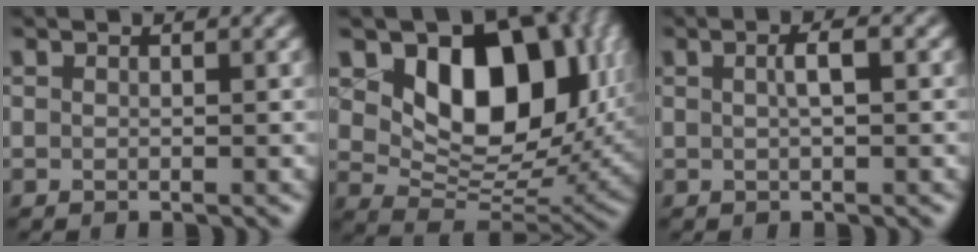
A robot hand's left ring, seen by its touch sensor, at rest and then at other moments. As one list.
[{"total": 12.1, "force": [3.7, 7.9, 8.4], "torque": [-0.121, -0.017, 0.068]}, {"total": 1.7, "force": [0.2, 0.3, 1.6], "torque": [-0.031, 0.006, 0.003]}]